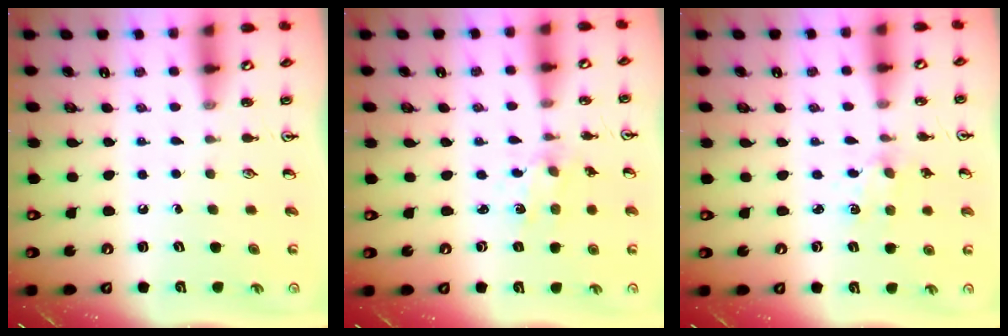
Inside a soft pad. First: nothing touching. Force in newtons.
{"total": 1.4, "press": 1.4, "slide": 0.2}
{"total": 2.4, "press": 2.4, "slide": 0.3}